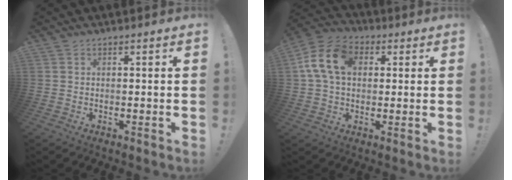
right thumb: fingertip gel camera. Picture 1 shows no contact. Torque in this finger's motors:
{"motor_torque": [0.94, 1.01, 0.80, -0.32, 0.17]}